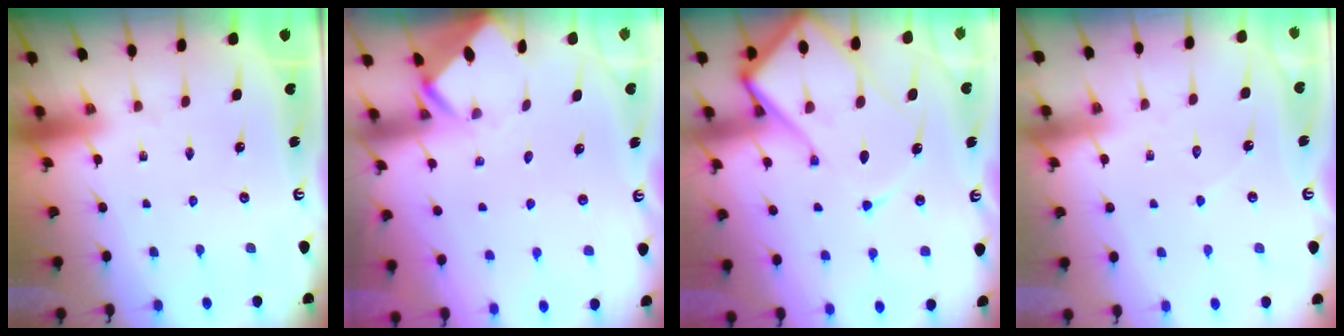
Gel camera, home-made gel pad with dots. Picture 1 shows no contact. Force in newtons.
{"total": 3.5, "press": 3.5, "slide": 0.2}
{"total": 18.4, "press": 18.3, "slide": 1.9}
{"total": 4.0, "press": 4.0, "slide": 0.3}